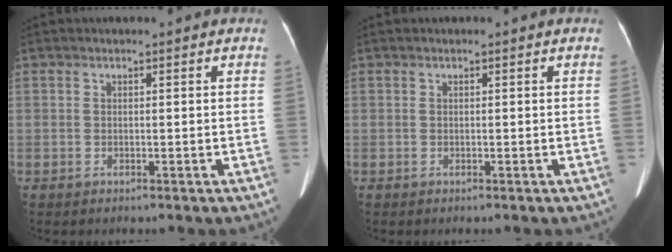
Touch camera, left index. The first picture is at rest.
{"total": 0.0}